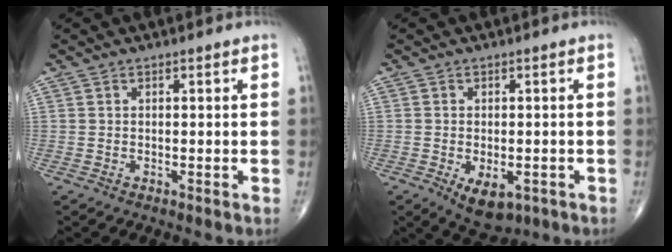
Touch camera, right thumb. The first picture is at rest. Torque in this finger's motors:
{"motor_torque": [-0.20, 0.44, 0.35, 0.27, 0.17]}